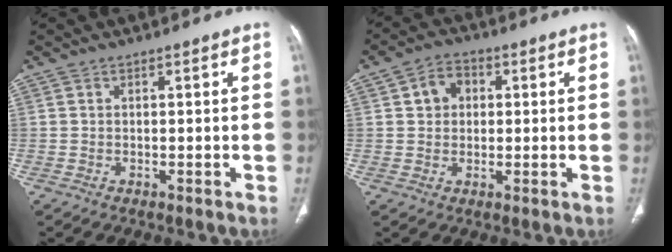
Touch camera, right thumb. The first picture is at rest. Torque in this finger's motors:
{"motor_torque": [-0.25, 0.52, 0.31, 0.44, 0.12]}